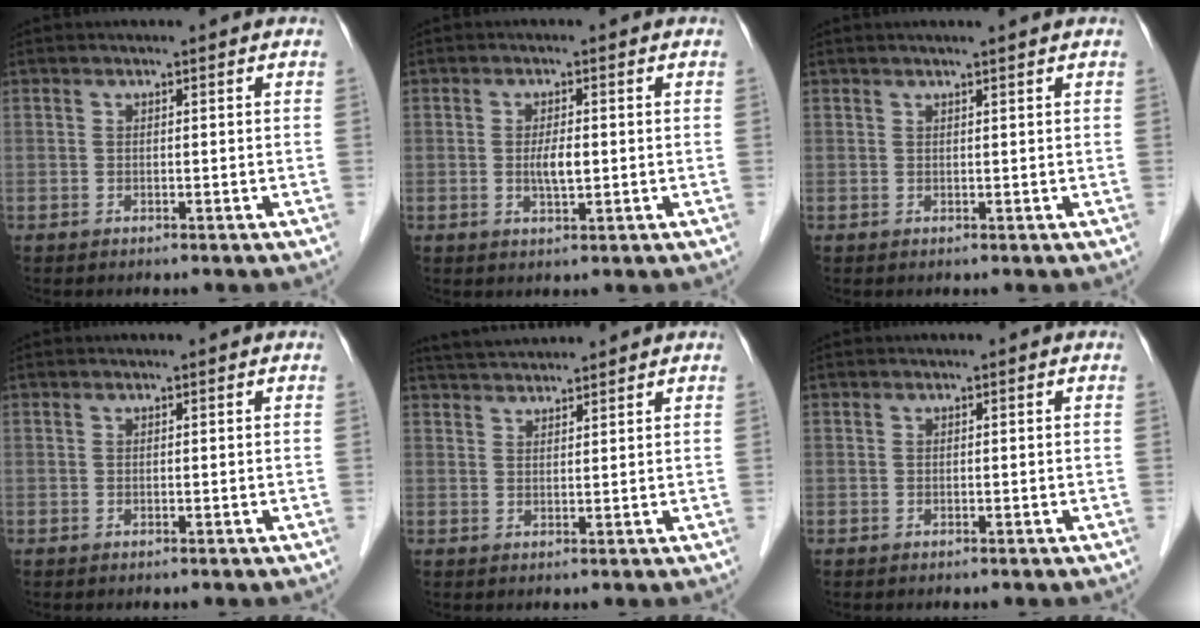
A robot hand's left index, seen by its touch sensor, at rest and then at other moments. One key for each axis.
{"total": 2.9, "fx": -0.4, "fy": 0.7, "fz": 2.8, "tx": -0.053, "ty": -0.006, "tz": -0.007}
{"total": 3.0, "fx": 2.3, "fy": -0.7, "fz": 1.8, "tx": -0.021, "ty": 0.007, "tz": 0.030}
{"total": 0.0}
{"total": 5.6, "fx": 5.4, "fy": 0.1, "fz": 1.6, "tx": -0.031, "ty": 0.031, "tz": 0.090}
{"total": 0.0}